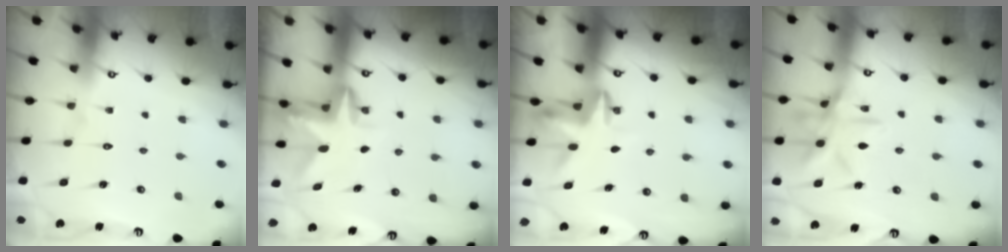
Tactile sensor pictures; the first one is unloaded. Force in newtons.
{"total": 3.0, "press": 3.0, "slide": 0.3}
{"total": 3.8, "press": 3.8, "slide": 0.2}
{"total": 12.1, "press": 12.0, "slide": 0.9}